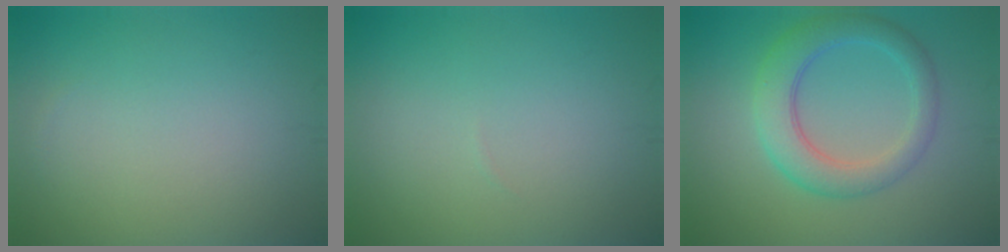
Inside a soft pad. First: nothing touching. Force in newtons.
{"total": 0.0}
{"total": 4.8, "press": 4.8, "slide": 0.2}